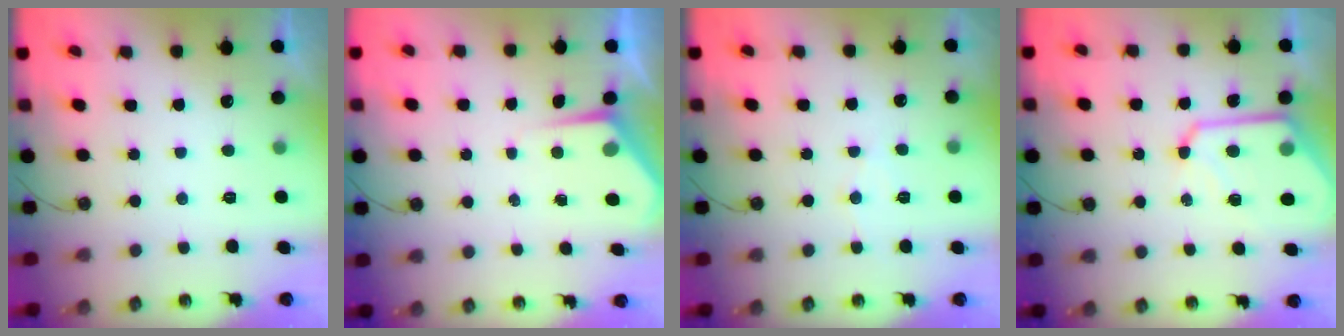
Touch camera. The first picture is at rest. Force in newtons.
{"total": 4.2, "press": 4.2, "slide": 0.5}
{"total": 5.9, "press": 5.8, "slide": 0.6}
{"total": 12.0, "press": 11.9, "slide": 1.1}